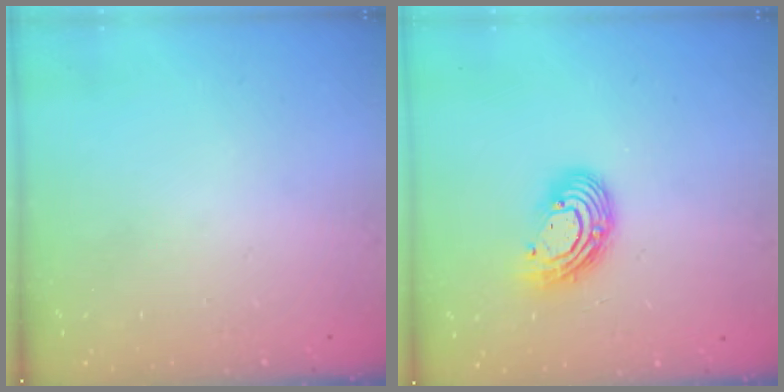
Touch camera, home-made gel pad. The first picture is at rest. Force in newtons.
{"total": 11.3, "press": 11.2, "slide": 0.9}